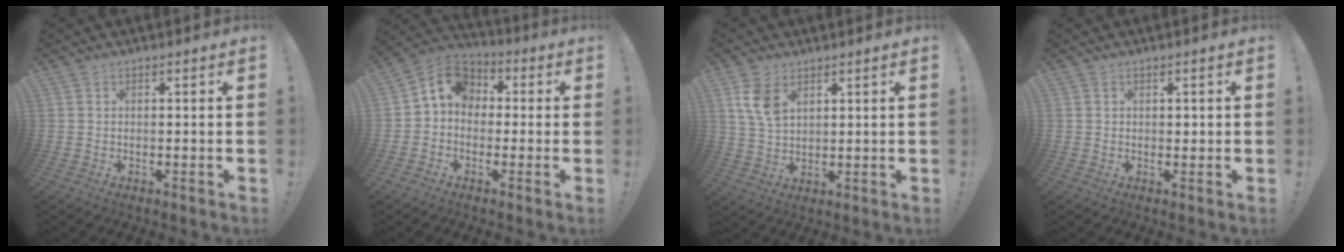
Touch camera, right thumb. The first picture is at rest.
{"total": 8.2, "force": [0.4, 7.0, 4.3], "torque": [-0.067, 0.009, 0.014]}
{"total": 7.8, "force": [3.8, 4.7, 4.9], "torque": [-0.088, -0.014, 0.073]}
{"total": 0.9, "force": [0.2, 0.8, 0.3], "torque": [0.001, 0.000, 0.003]}